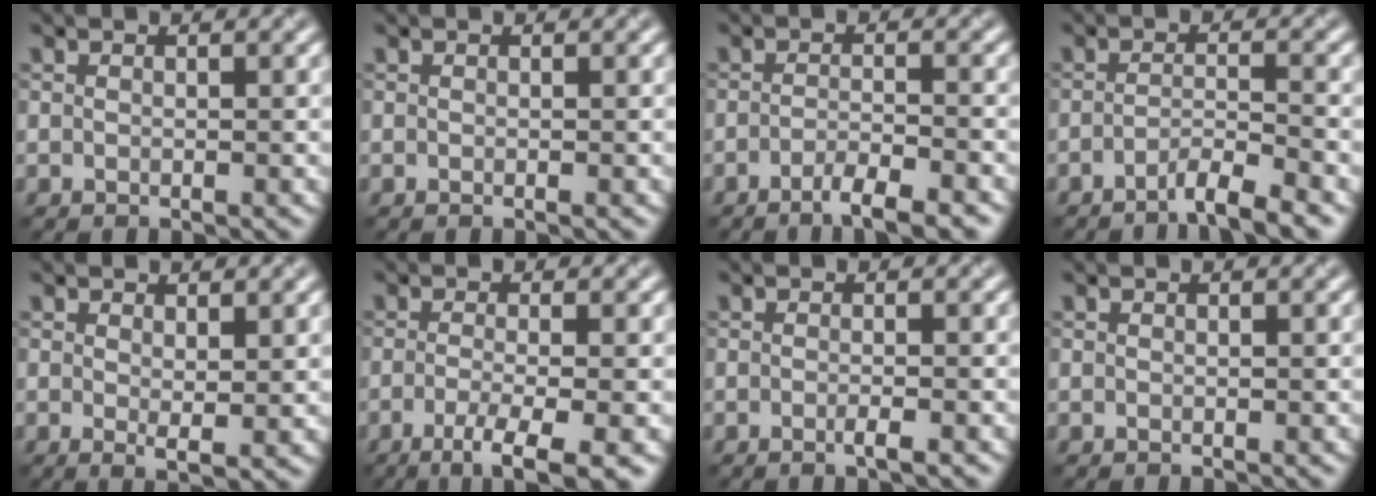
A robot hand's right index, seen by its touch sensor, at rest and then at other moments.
{"total": 0.0}
{"total": 3.3, "force": [-2.2, 0.7, 2.4], "torque": [-0.036, 0.002, -0.045]}
{"total": 3.2, "force": [-2.3, 0.4, 2.2], "torque": [-0.030, 0.004, -0.051]}
{"total": 1.7, "force": [0.7, 0.4, 1.5], "torque": [-0.023, -0.010, 0.014]}
{"total": 4.8, "force": [-2.2, 1.0, 4.1], "torque": [-0.067, -0.006, -0.043]}
{"total": 1.3, "force": [-0.5, 0.2, 1.2], "torque": [-0.016, -0.002, -0.012]}
{"total": 0.0}